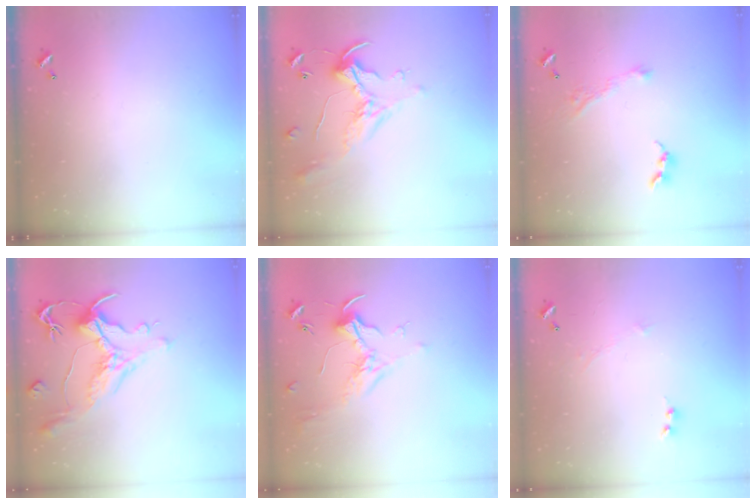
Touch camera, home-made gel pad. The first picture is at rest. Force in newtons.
{"total": 1.1, "press": 0.8, "slide": 0.9}
{"total": 3.7, "press": 3.7, "slide": 0.2}
{"total": 1.5, "press": 0.4, "slide": 1.5}
{"total": 1.8, "press": 1.6, "slide": 0.9}
{"total": 0.0}